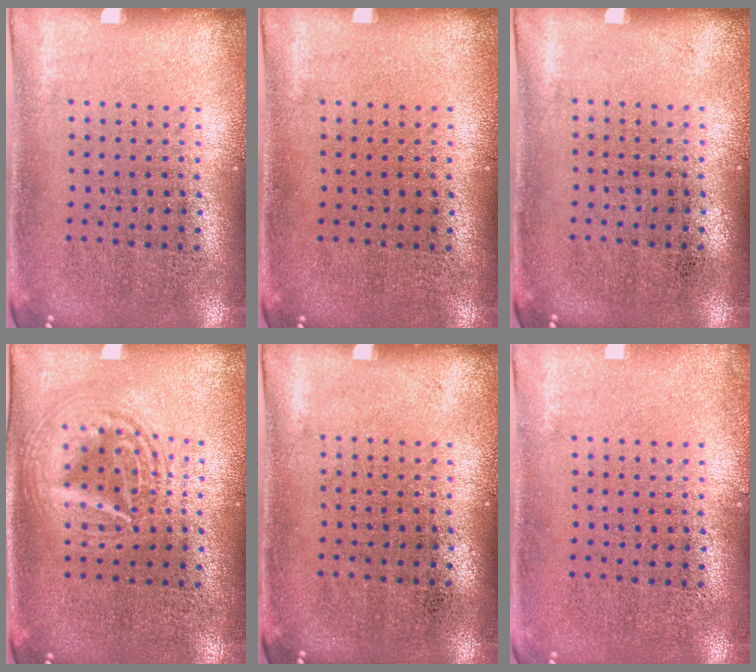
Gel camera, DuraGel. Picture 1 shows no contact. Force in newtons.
{"total": 0.0}
{"total": 0.0}
{"total": 2.8, "press": 2.8, "slide": 0.3}
{"total": 0.0}
{"total": 0.7, "press": 0.7, "slide": 0.1}